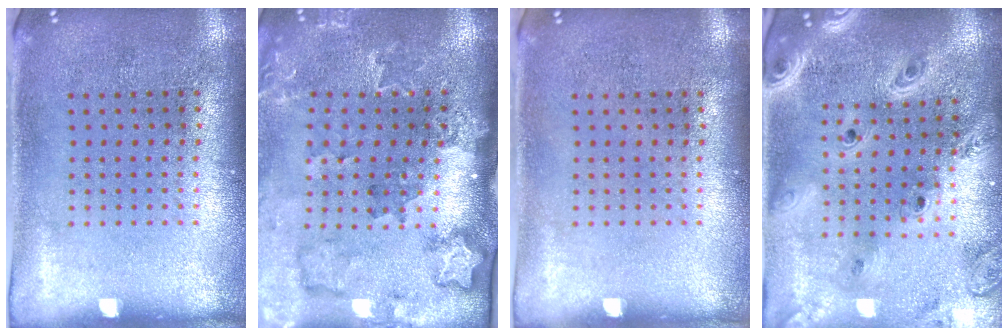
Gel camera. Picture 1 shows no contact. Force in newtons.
{"total": 2.0, "press": 1.9, "slide": 0.4}
{"total": 0.0}
{"total": 3.3, "press": 2.7, "slide": 1.9}